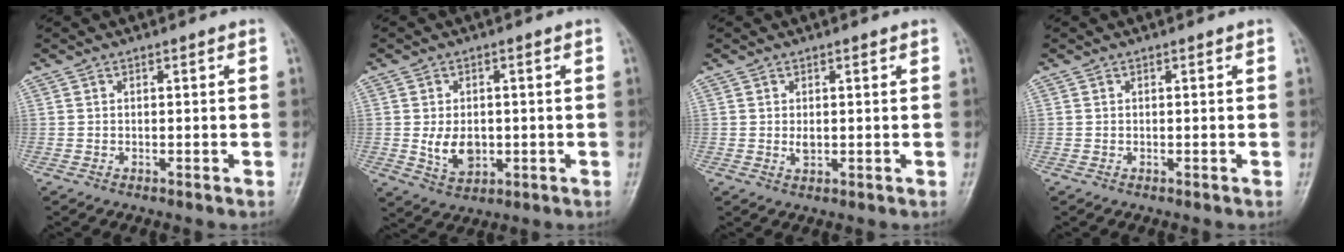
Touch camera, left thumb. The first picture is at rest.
{"total": 6.1, "force": [-0.4, 4.3, 4.2], "torque": [-0.057, -0.007, 0.005]}
{"total": 1.7, "force": [0.4, 1.0, 1.3], "torque": [-0.018, -0.005, 0.009]}
{"total": 0.0}